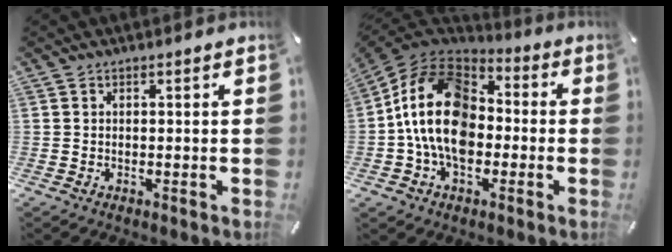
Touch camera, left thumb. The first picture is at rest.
{"total": 18.2, "force": [-2.4, 13.1, 12.4], "torque": [-0.264, 0.028, -0.049]}